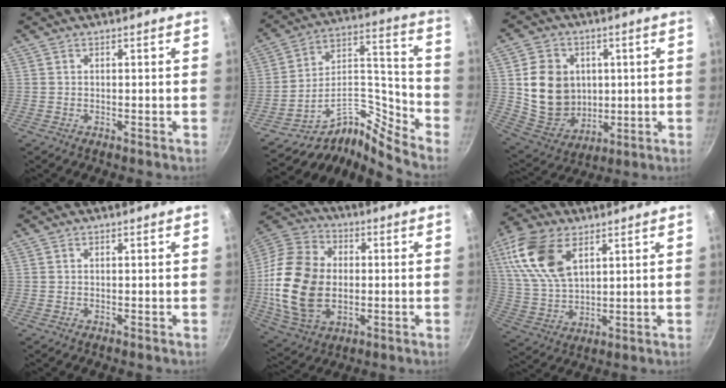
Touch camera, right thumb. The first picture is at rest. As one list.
[{"total": 12.8, "force": [-11.8, 2.1, 4.3], "torque": [-0.037, 0.120, -0.231]}, {"total": 14.9, "force": [1.9, 12.8, 7.5], "torque": [-0.100, -0.009, 0.051]}, {"total": 0.0}, {"total": 20.9, "force": [-1.2, 14.5, 14.9], "torque": [-0.274, 0.016, -0.019]}, {"total": 14.7, "force": [6.3, 8.0, 10.6], "torque": [-0.203, -0.017, 0.128]}]